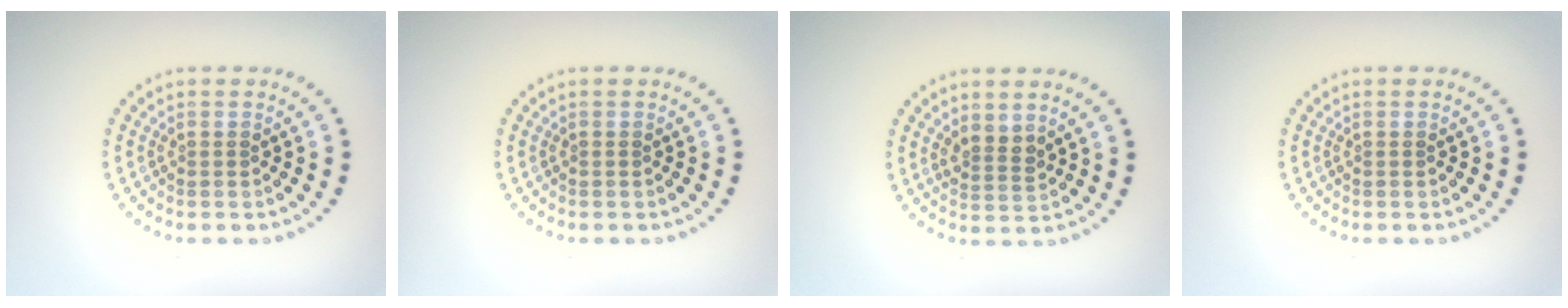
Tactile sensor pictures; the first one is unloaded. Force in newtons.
{"total": 0.0}
{"total": 2.0, "press": 1.6, "slide": 1.2}
{"total": 0.0}